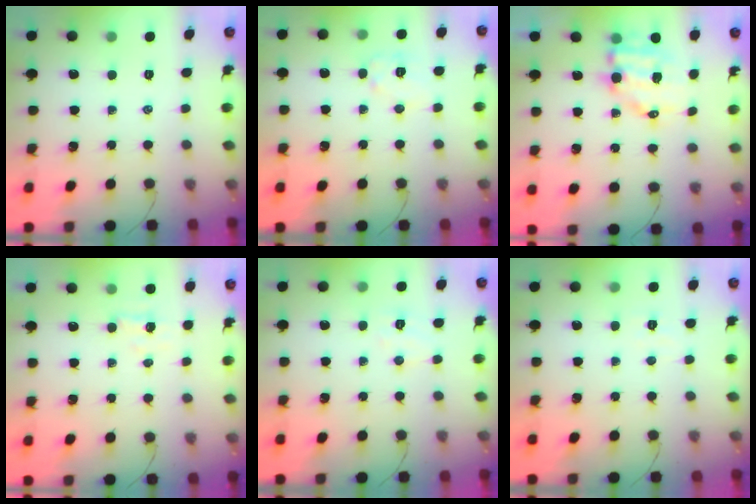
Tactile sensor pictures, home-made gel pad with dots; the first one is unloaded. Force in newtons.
{"total": 6.9, "press": 6.9, "slide": 0.2}
{"total": 9.7, "press": 9.6, "slide": 1.5}
{"total": 2.1, "press": 2.0, "slide": 0.7}
{"total": 6.0, "press": 5.9, "slide": 1.1}
{"total": 3.0, "press": 2.9, "slide": 0.8}